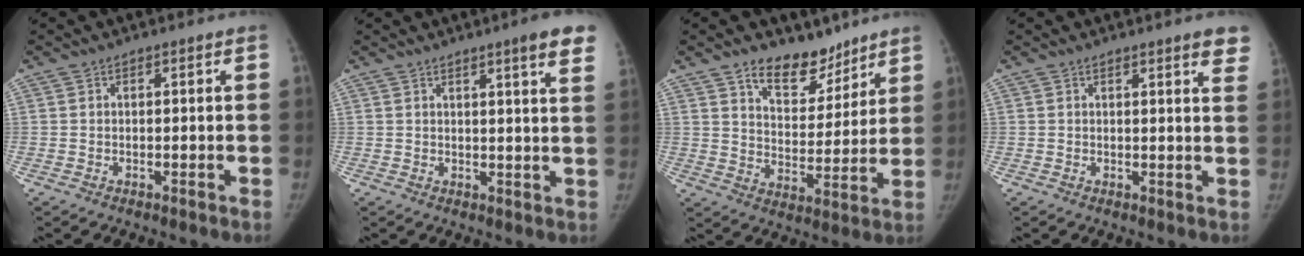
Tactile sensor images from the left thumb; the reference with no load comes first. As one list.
[{"total": 7.9, "force": [5.1, 0.4, 5.9], "torque": [-0.060, -0.018, 0.054]}, {"total": 10.8, "force": [8.2, 5.8, 4.0], "torque": [-0.026, -0.059, 0.142]}, {"total": 5.5, "force": [4.0, 0.7, 3.7], "torque": [-0.026, -0.012, 0.037]}]